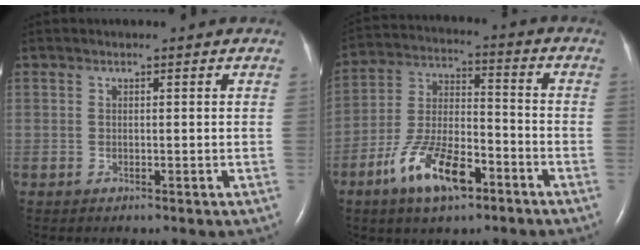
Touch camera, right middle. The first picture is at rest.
{"total": 12.3, "force": [-6.9, 4.5, 9.2], "torque": [-0.189, 0.007, -0.121]}